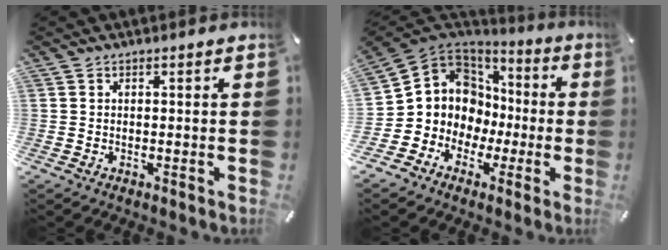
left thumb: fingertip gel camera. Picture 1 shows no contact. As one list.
[{"total": 10.1, "force": [-0.4, 10.0, 1.2], "torque": [-0.056, -0.023, 0.006]}]